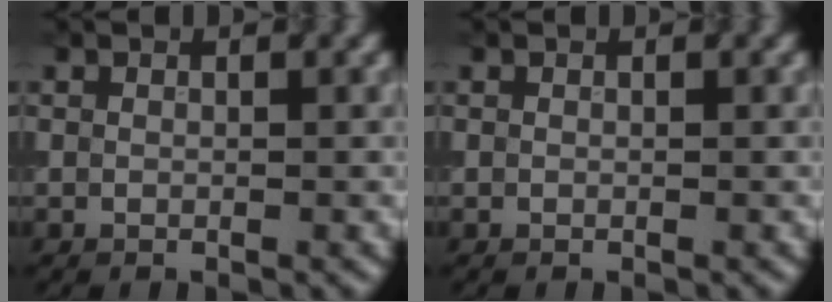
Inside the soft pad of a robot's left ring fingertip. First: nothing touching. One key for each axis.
{"total": 0.0}